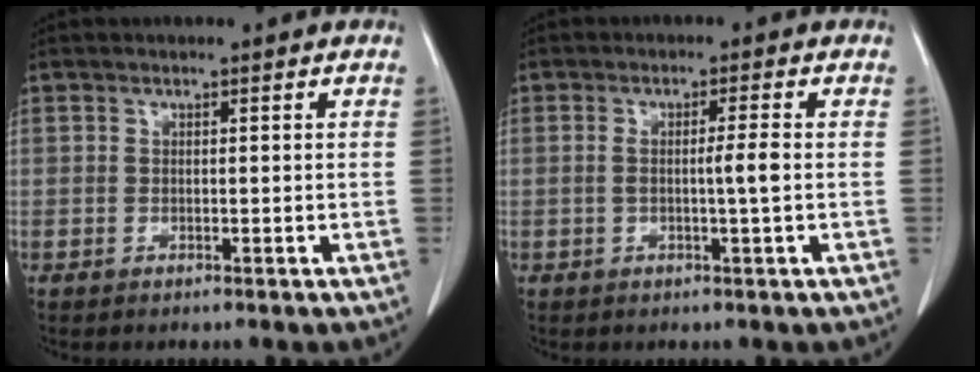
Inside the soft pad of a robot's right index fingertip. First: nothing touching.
{"total": 2.9, "force": [-0.2, -0.4, 2.8], "torque": [-0.050, -0.001, -0.004]}